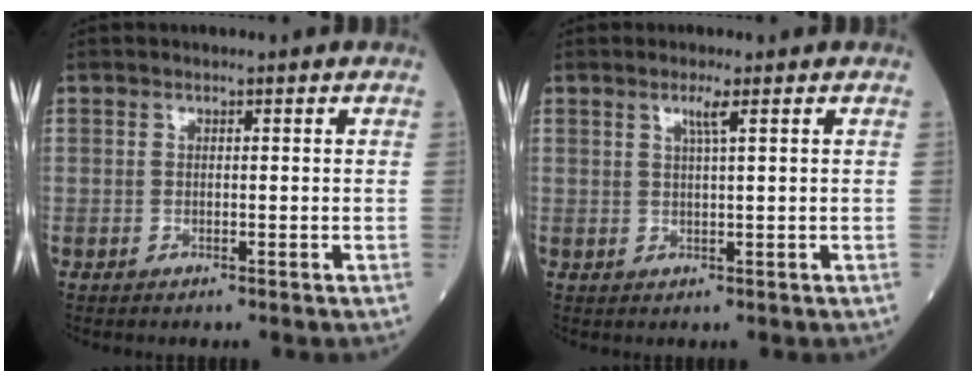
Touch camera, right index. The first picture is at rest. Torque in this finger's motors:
{"motor_torque": [0.31, 0.14, 0.17, 0.04]}